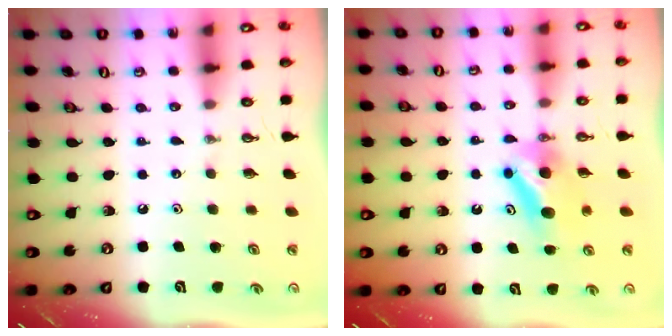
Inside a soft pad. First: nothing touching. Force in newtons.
{"total": 6.6, "press": 6.6, "slide": 0.7}